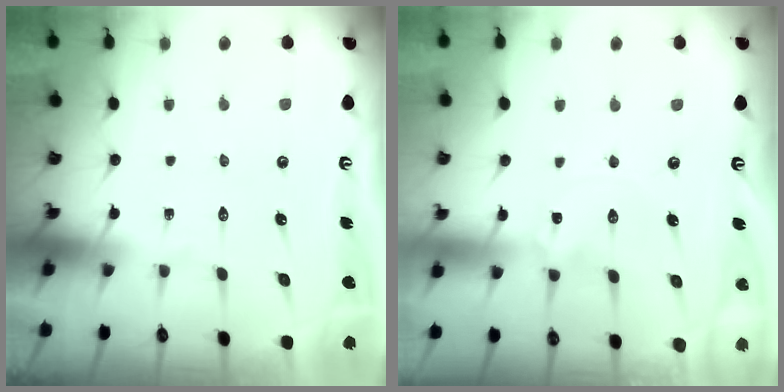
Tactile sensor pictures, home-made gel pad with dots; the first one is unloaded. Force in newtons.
{"total": 1.4, "press": 1.4, "slide": 0.2}